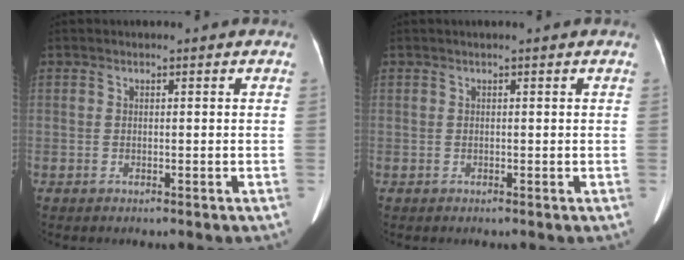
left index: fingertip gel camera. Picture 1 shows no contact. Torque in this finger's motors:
{"motor_torque": [0.06, -0.24, -0.05, 0.00]}